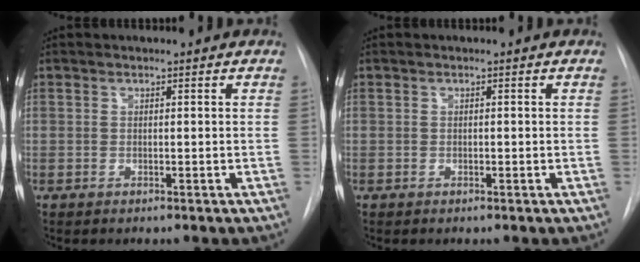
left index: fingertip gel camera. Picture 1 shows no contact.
{"total": 0.0}